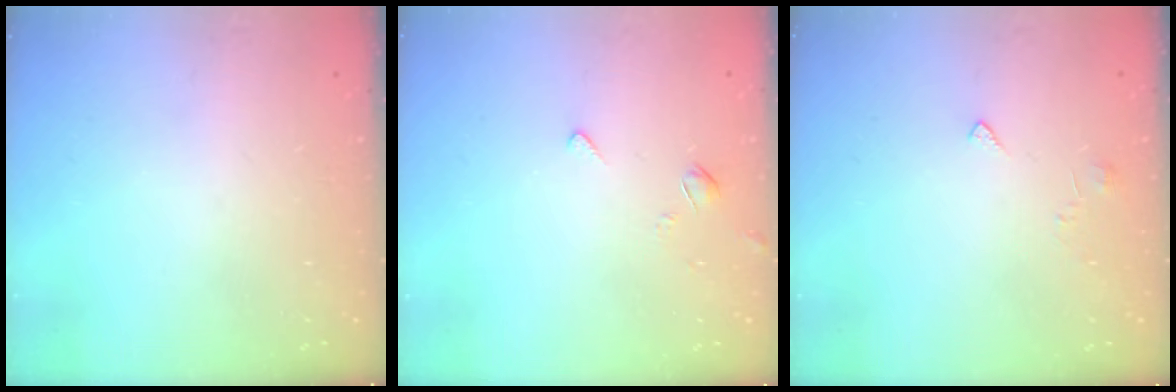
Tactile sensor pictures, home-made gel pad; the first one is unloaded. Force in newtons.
{"total": 2.5, "press": 2.5, "slide": 0.5}
{"total": 2.0, "press": 2.0, "slide": 0.4}